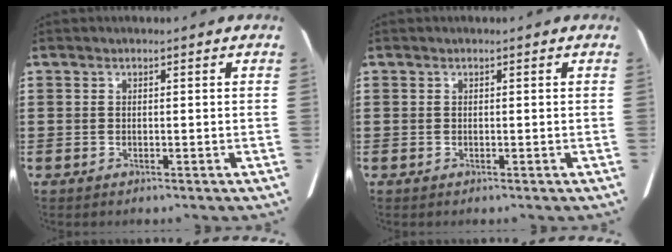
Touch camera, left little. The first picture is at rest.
{"total": 0.0}